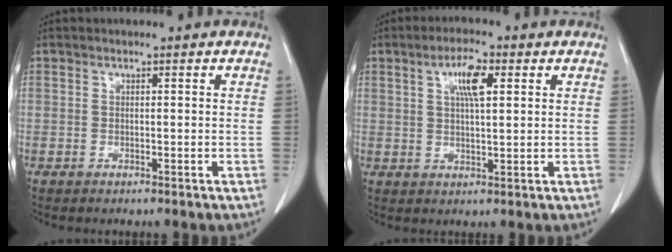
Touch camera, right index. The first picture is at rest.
{"total": 5.6, "force": [2.1, 1.3, 5.0], "torque": [-0.093, 0.005, 0.037]}